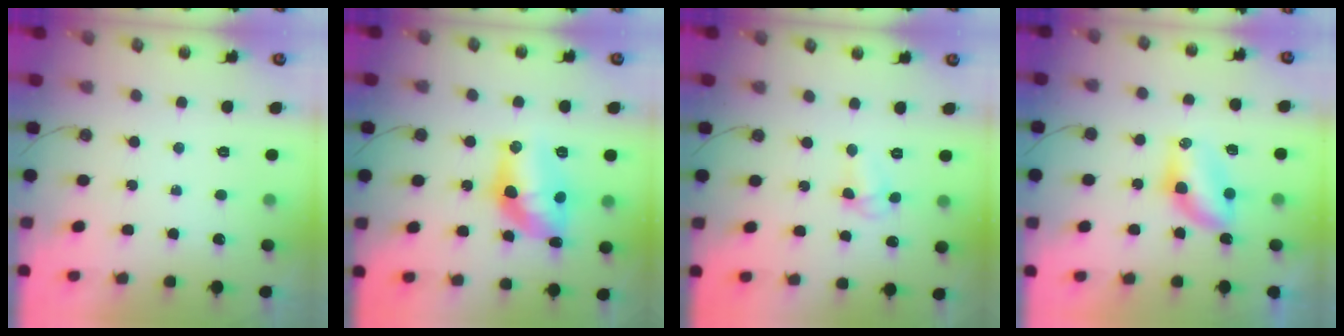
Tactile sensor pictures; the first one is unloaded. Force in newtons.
{"total": 12.7, "press": 12.7, "slide": 0.4}
{"total": 3.9, "press": 3.9, "slide": 0.3}
{"total": 8.0, "press": 7.3, "slide": 3.2}